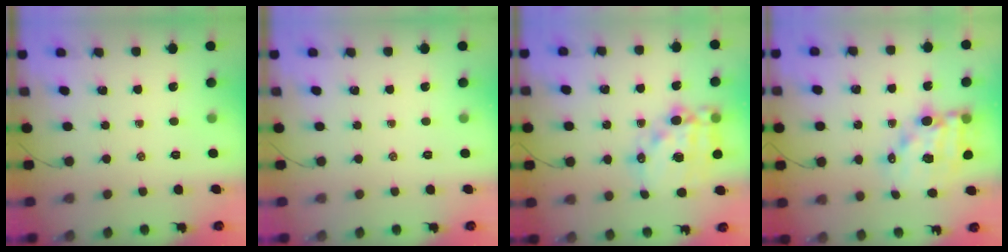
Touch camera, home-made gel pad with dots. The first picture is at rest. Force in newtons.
{"total": 0.0}
{"total": 17.8, "press": 17.4, "slide": 3.8}
{"total": 13.3, "press": 12.8, "slide": 3.4}